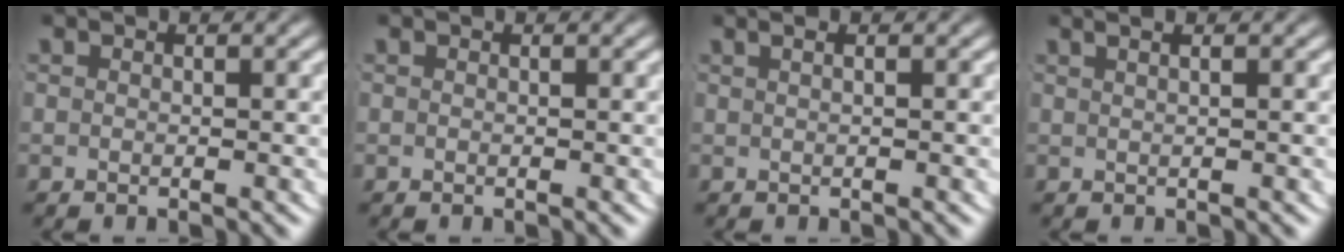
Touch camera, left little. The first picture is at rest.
{"total": 0.0}
{"total": 2.3, "force": [1.2, 0.7, 1.8], "torque": [-0.011, 0.018, 0.013]}
{"total": 3.0, "force": [1.8, 0.7, 2.2], "torque": [-0.019, 0.017, 0.023]}